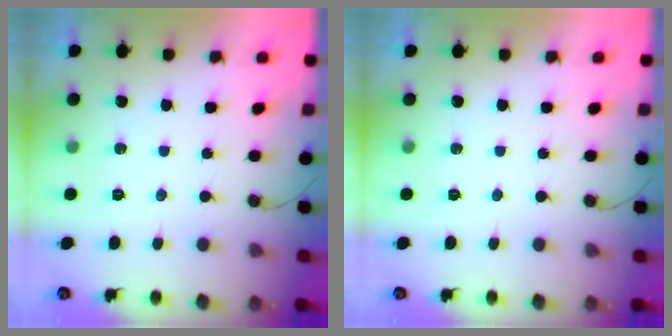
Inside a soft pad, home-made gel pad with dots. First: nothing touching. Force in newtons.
{"total": 0.0}